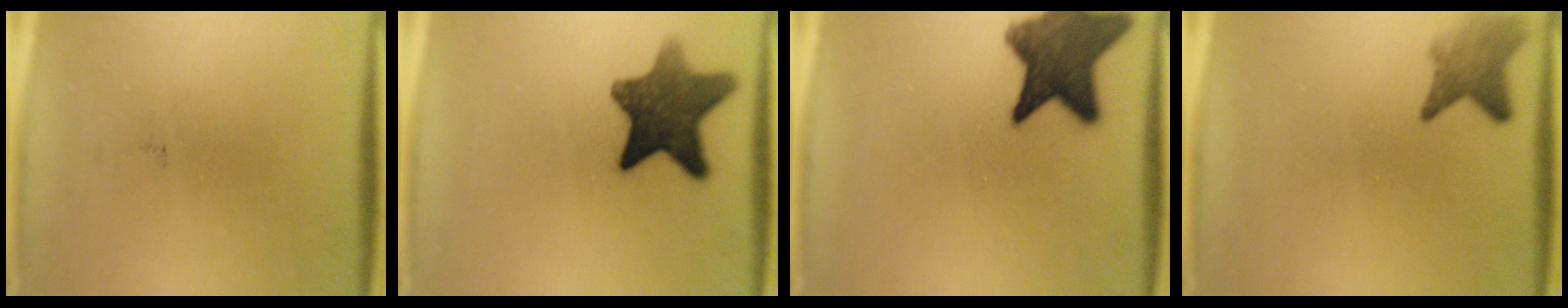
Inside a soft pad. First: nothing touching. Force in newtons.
{"total": 11.5}
{"total": 11.6}
{"total": 3.4}